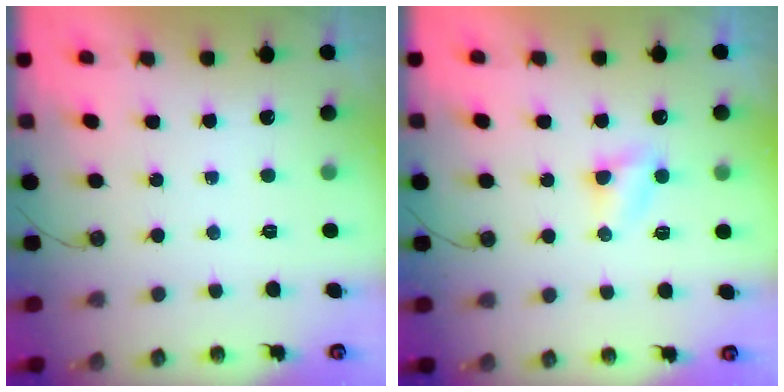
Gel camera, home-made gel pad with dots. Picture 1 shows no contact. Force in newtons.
{"total": 4.8, "press": 4.7, "slide": 0.3}